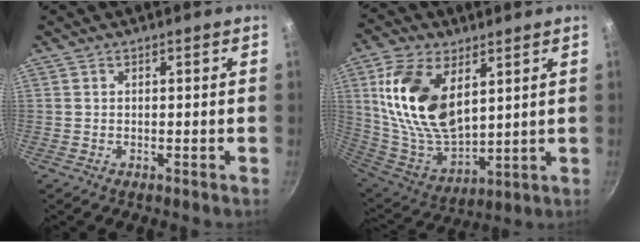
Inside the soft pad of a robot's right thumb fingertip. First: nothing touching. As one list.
[{"total": 19.7, "force": [6.4, 11.2, 14.9], "torque": [-0.271, -0.036, 0.138]}]